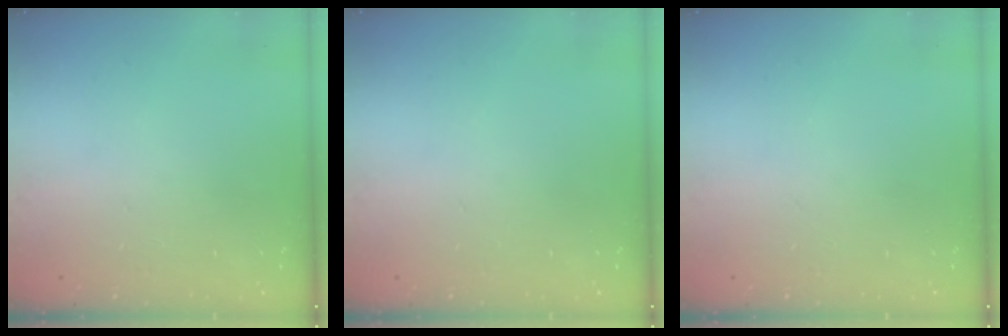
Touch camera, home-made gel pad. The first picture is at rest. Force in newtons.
{"total": 0.0}
{"total": 0.0}